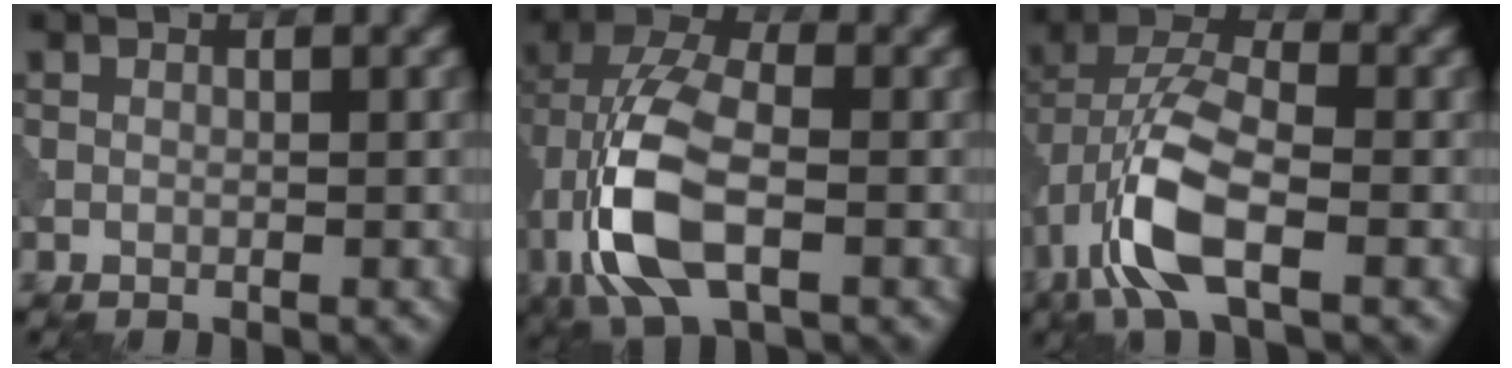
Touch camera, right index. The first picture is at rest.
{"total": 9.2, "force": [-2.6, 4.6, 7.6], "torque": [-0.170, 0.012, -0.059]}
{"total": 7.8, "force": [-3.1, 3.3, 6.4], "torque": [-0.142, 0.008, -0.069]}